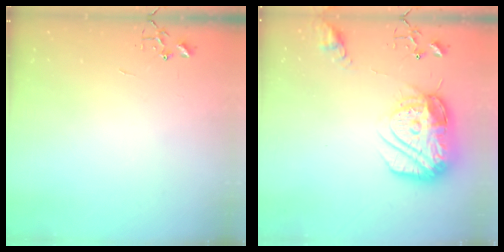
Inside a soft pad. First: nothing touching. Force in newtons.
{"total": 20.4, "press": 20.3, "slide": 1.7}